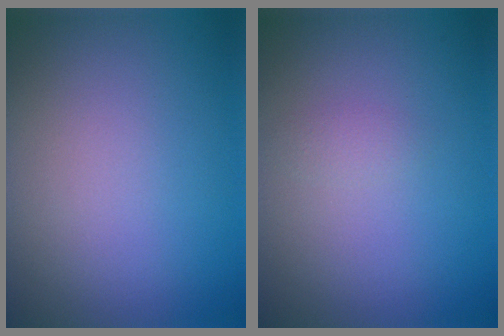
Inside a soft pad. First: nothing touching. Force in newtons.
{"total": 0.8, "press": 0.8, "slide": 0.0}